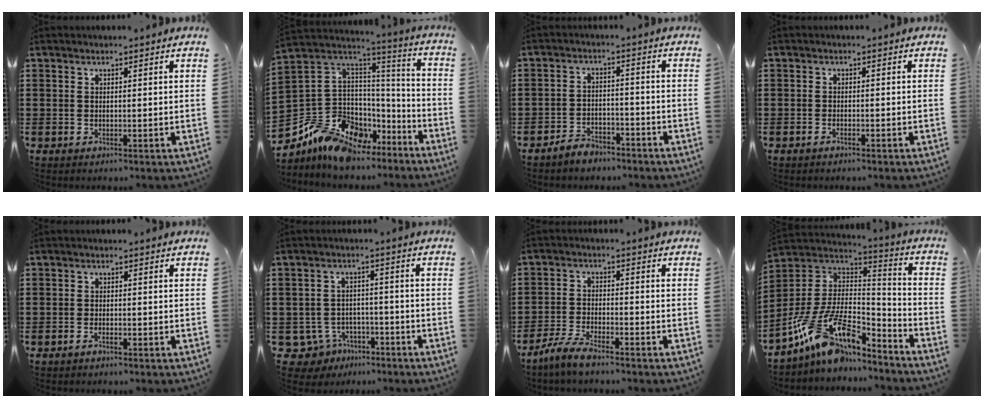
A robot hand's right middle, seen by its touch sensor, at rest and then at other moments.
{"total": 11.1, "force": [-8.6, 6.3, 3.3], "torque": [-0.103, 0.008, -0.171]}
{"total": 3.5, "force": [-3.3, 1.0, 0.4], "torque": [-0.011, 0.010, -0.068]}
{"total": 0.8, "force": [-0.8, 0.1, 0.3], "torque": [-0.010, -0.005, -0.013]}
{"total": 1.1, "force": [-0.9, 0.2, 0.5], "torque": [-0.014, -0.005, -0.016]}
{"total": 4.7, "force": [-3.8, 2.7, 0.8], "torque": [-0.044, 0.006, -0.080]}
{"total": 4.8, "force": [-4.2, 0.7, 2.1], "torque": [-0.055, -0.002, -0.086]}
{"total": 12.9, "force": [-7.9, 5.3, 8.6], "torque": [-0.191, 0.007, -0.152]}